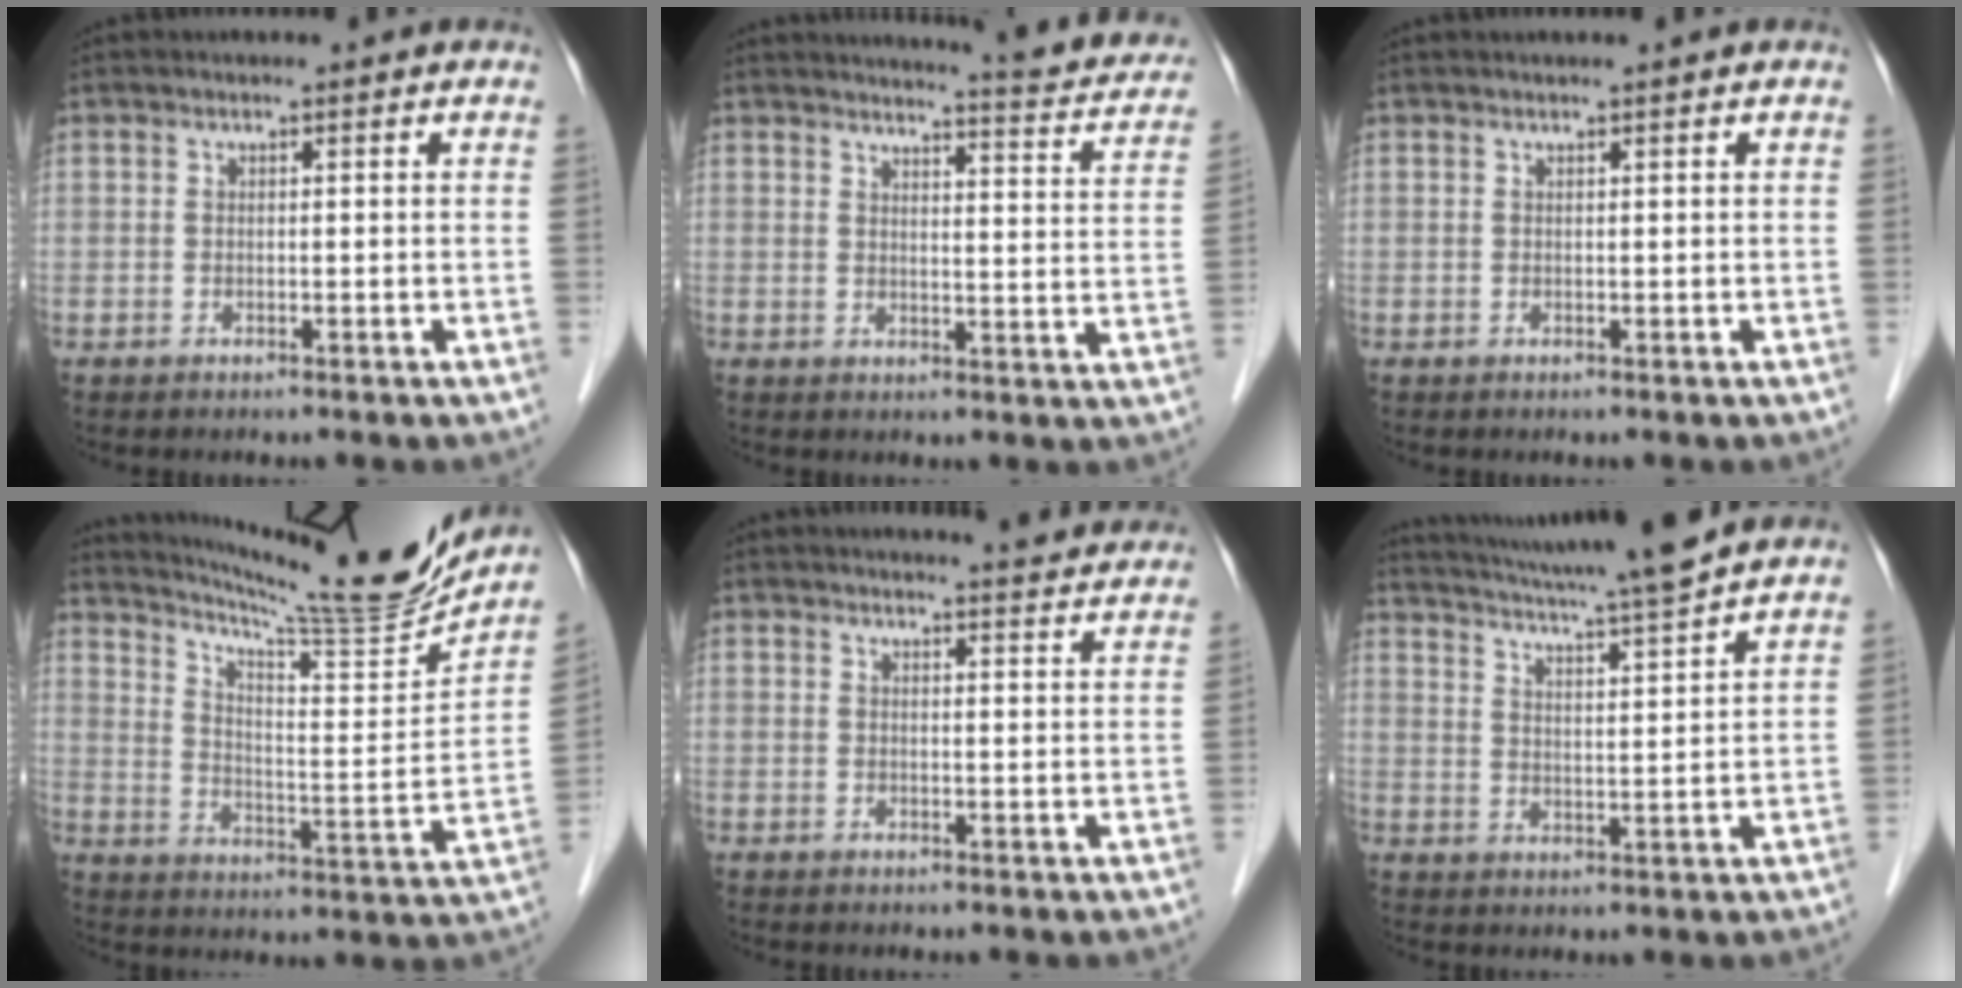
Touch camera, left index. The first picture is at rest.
{"total": 14.6, "force": [13.8, 1.0, 4.7], "torque": [-0.052, -0.054, 0.141]}
{"total": 0.5, "force": [0.4, -0.2, 0.3], "torque": [-0.011, 0.002, 0.014]}
{"total": 18.8, "force": [17.7, -0.6, 6.3], "torque": [-0.110, -0.058, 0.256]}
{"total": 9.9, "force": [9.6, 0.3, 2.6], "torque": [-0.032, -0.004, 0.099]}
{"total": 13.5, "force": [12.2, -1.5, 5.7], "torque": [-0.105, -0.006, 0.183]}